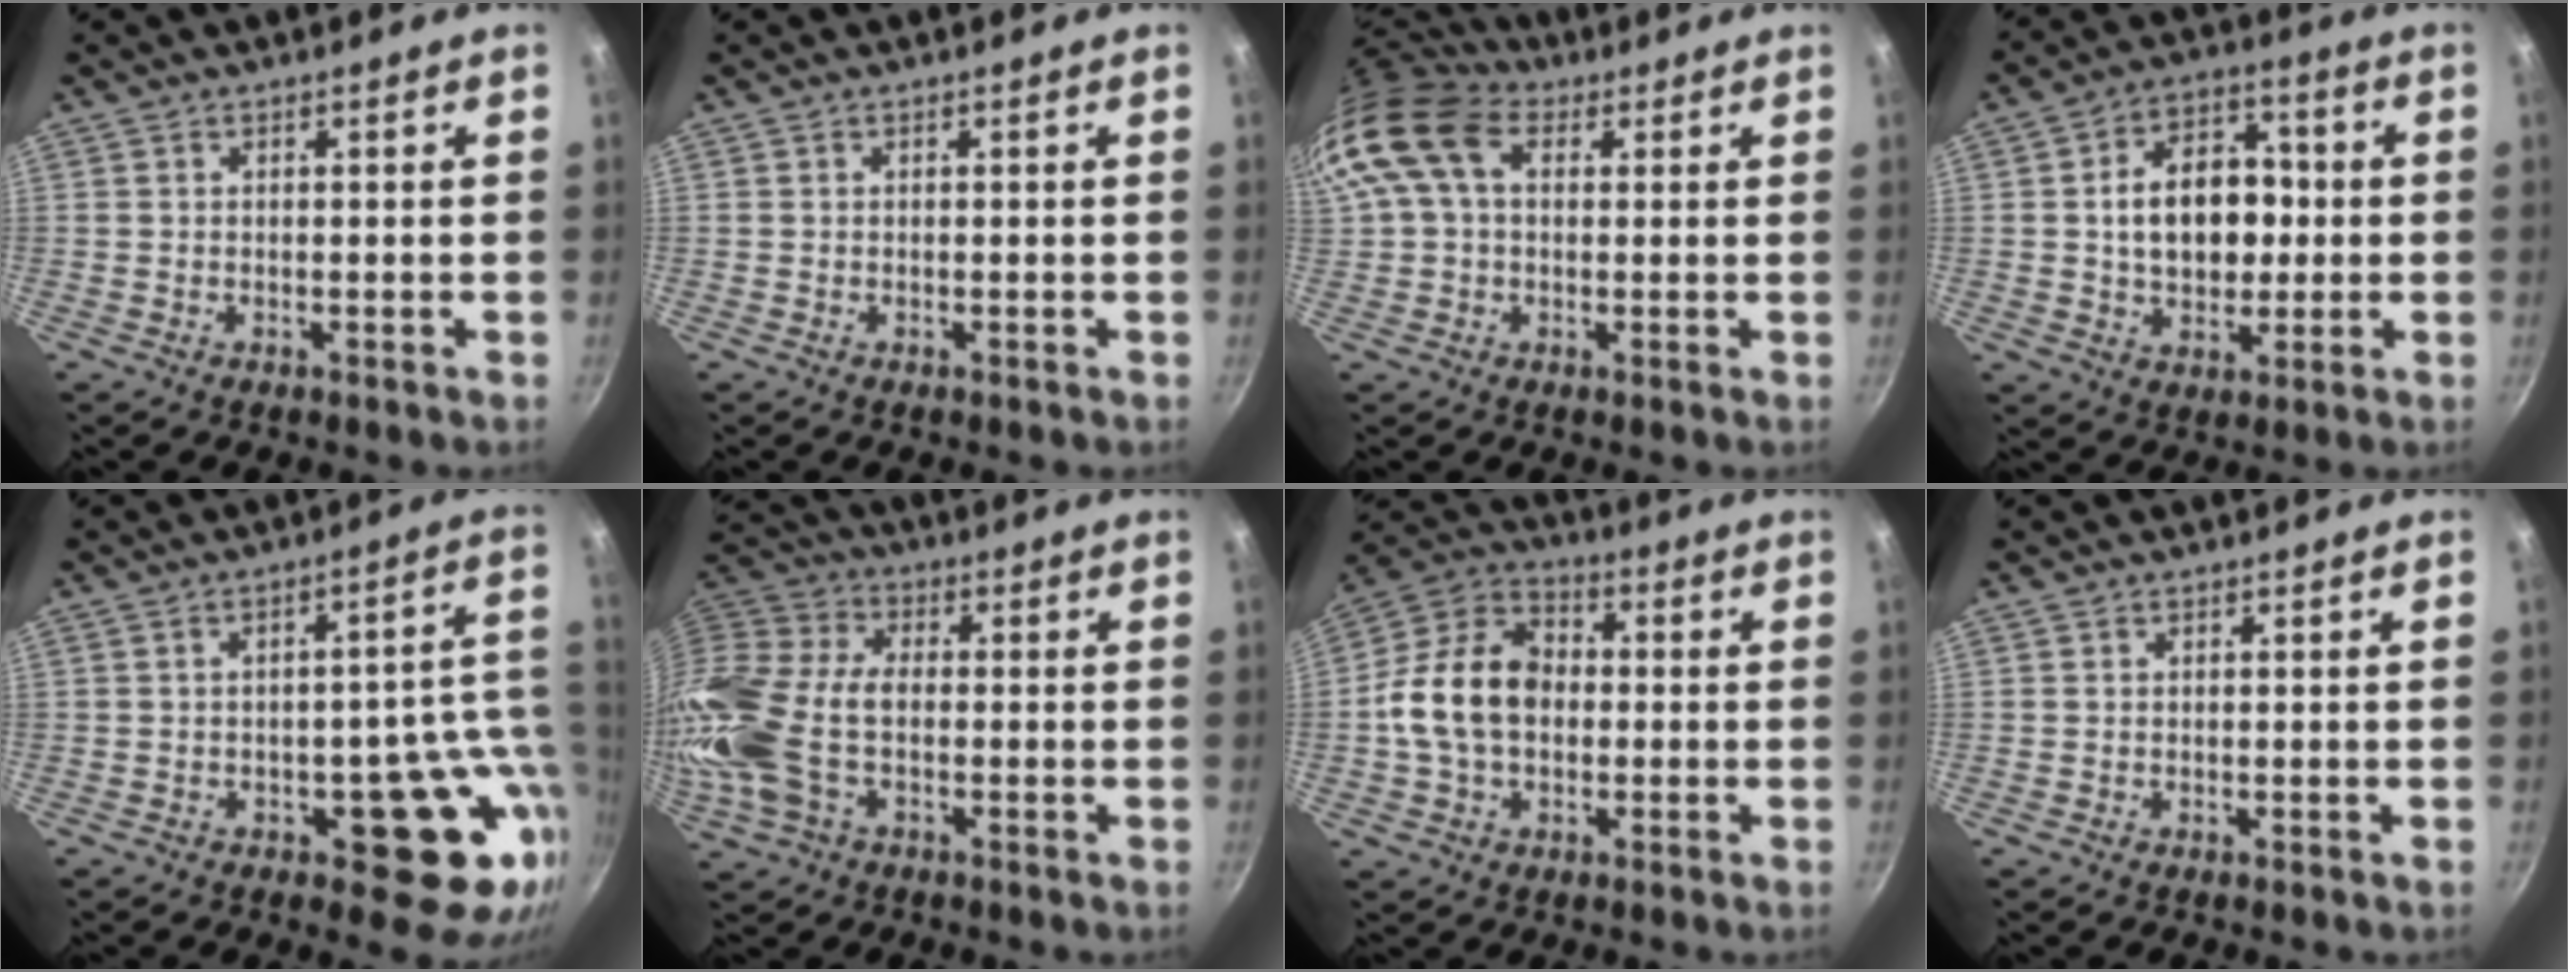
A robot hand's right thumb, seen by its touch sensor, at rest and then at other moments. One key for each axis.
{"total": 0.0}
{"total": 13.4, "fx": 3.5, "fy": 9.2, "fz": 9.0, "tx": -0.170, "ty": 0.022, "tz": 0.048}
{"total": 13.5, "fx": 0.4, "fy": 9.6, "fz": 9.5, "tx": -0.111, "ty": 0.021, "tz": 0.002}
{"total": 14.2, "fx": -3.2, "fy": 7.6, "fz": 11.6, "tx": -0.056, "ty": 0.024, "tz": -0.035}
{"total": 17.8, "fx": -3.6, "fy": 11.0, "fz": 13.5, "tx": -0.294, "ty": 0.029, "tz": -0.086}
{"total": 13.8, "fx": -0.8, "fy": 9.9, "fz": 9.6, "tx": -0.147, "ty": 0.034, "tz": -0.034}
{"total": 0.0}